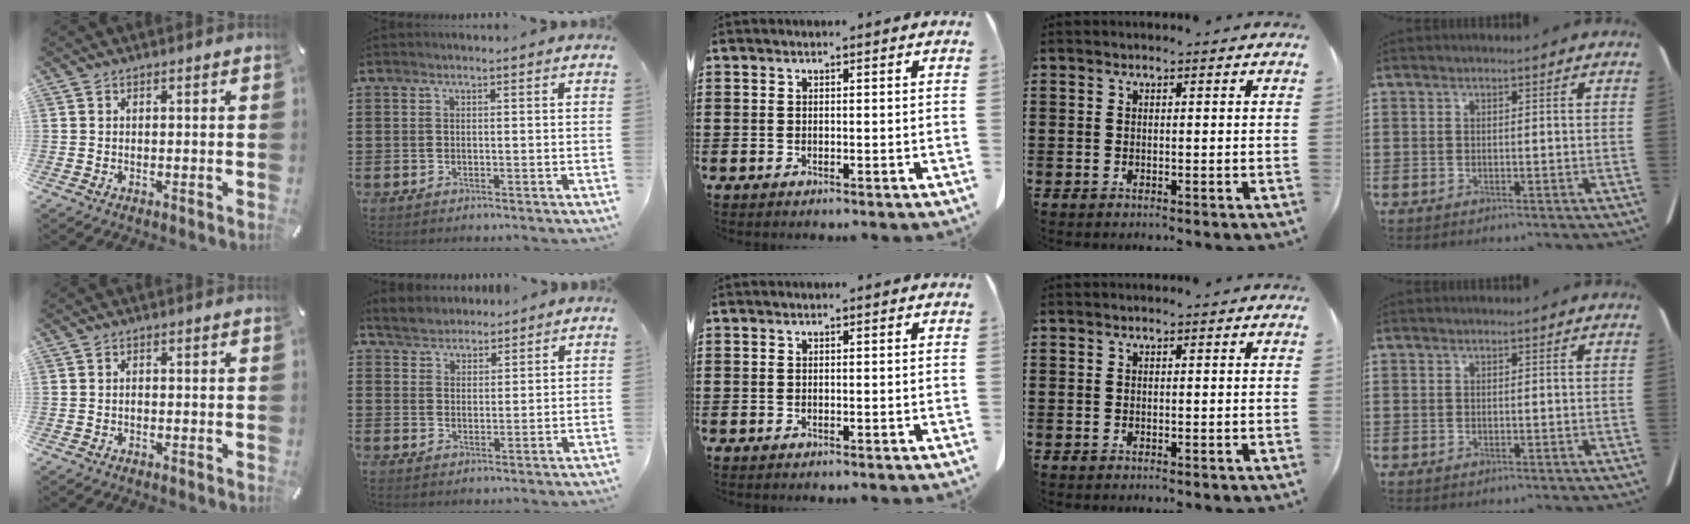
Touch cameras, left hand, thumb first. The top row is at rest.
{"thumb": {"total": 0.6, "force": [-0.3, 0.4, 0.4], "torque": [-0.008, 0.000, -0.007]}, "index": {"total": 3.4, "force": [3.2, 1.3, -0.4], "torque": [-0.009, -0.003, 0.059]}}